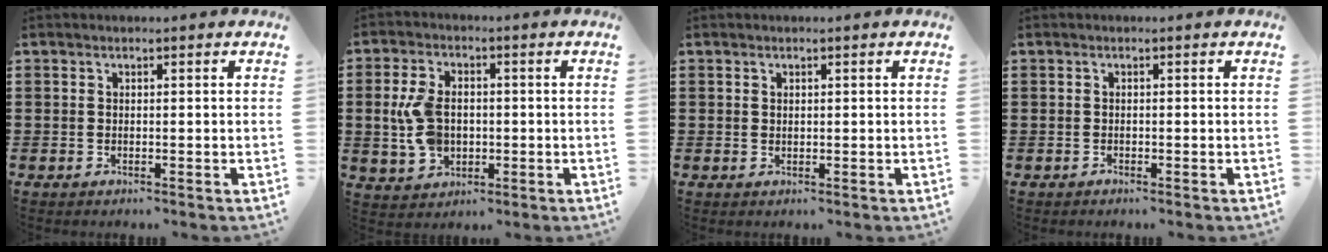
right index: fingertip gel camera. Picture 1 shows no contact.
{"total": 7.3, "force": [0.0, 4.9, 5.4], "torque": [-0.137, 0.005, -0.005]}
{"total": 0.6, "force": [0.3, 0.4, 0.2], "torque": [-0.006, 0.002, 0.007]}
{"total": 0.5, "force": [-0.4, 0.3, -0.1], "torque": [0.001, 0.005, -0.010]}